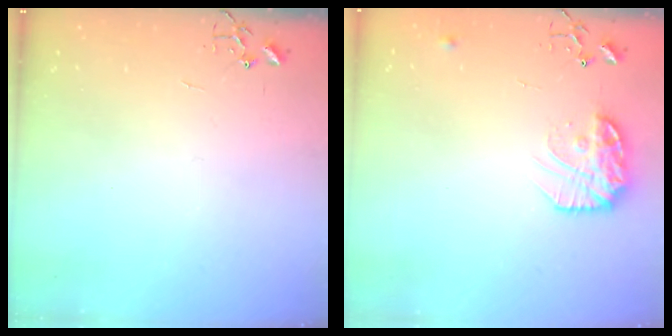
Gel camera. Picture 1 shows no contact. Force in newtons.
{"total": 15.5, "press": 15.5, "slide": 1.1}